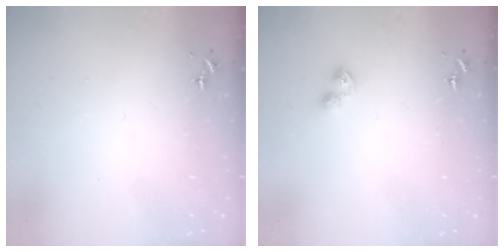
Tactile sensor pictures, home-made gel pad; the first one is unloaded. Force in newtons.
{"total": 3.7, "press": 3.7, "slide": 0.5}